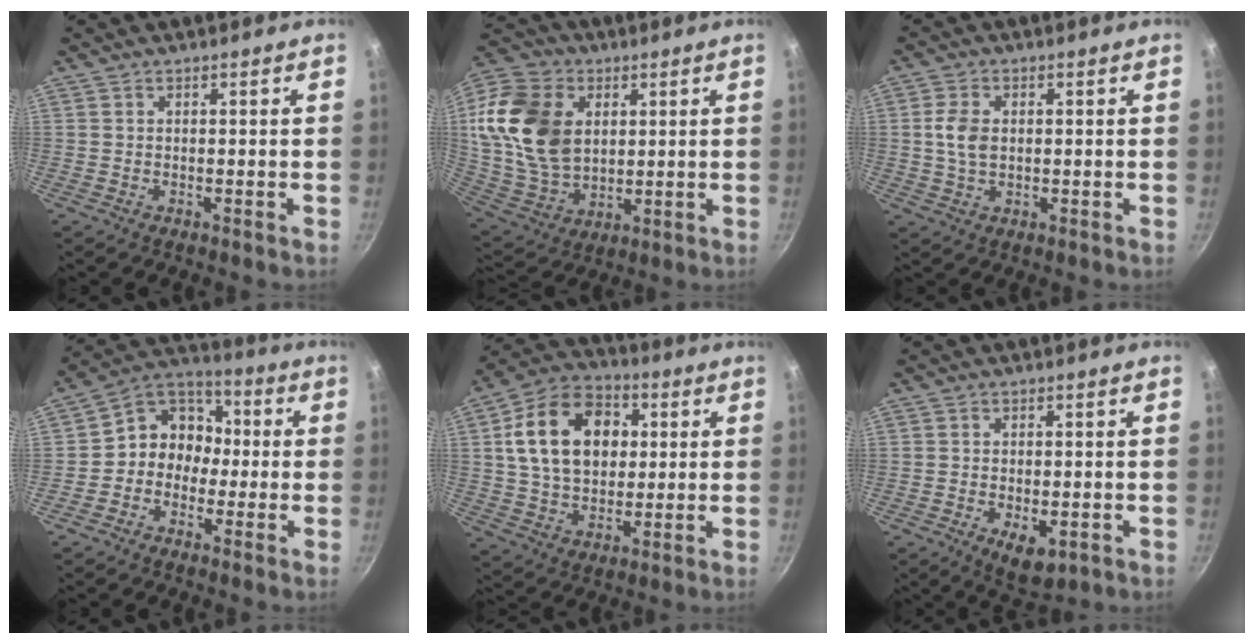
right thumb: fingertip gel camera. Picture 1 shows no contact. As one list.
[{"total": 21.9, "force": [4.3, 15.9, 14.4], "torque": [-0.262, -0.006, 0.088]}, {"total": 5.3, "force": [0.4, 3.6, 3.9], "torque": [-0.069, 0.004, 0.006]}, {"total": 9.9, "force": [-1.4, 8.6, 4.7], "torque": [-0.031, 0.045, -0.050]}, {"total": 18.5, "force": [3.6, 13.3, 12.4], "torque": [-0.183, 0.015, 0.054]}, {"total": 6.2, "force": [-1.9, 3.2, 5.0], "torque": [-0.059, -0.004, -0.017]}]